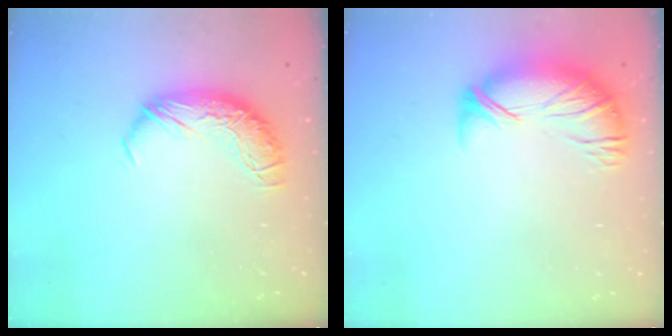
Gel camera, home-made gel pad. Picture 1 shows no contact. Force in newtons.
{"total": 3.5, "press": 2.6, "slide": 2.3}